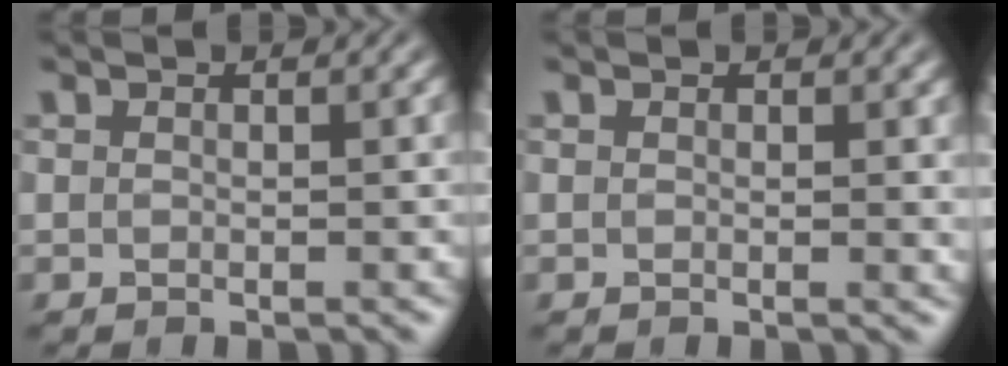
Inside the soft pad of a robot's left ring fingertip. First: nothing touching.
{"total": 0.8, "force": [0.3, 0.1, 0.7], "torque": [-0.006, -0.002, 0.003]}